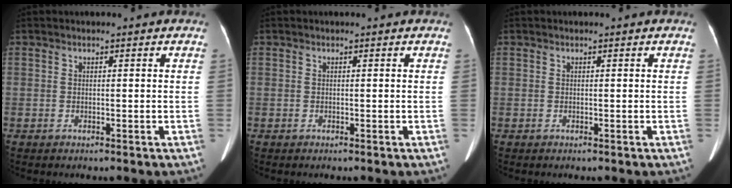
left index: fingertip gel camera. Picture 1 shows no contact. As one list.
[{"total": 0.0}, {"total": 0.0}]